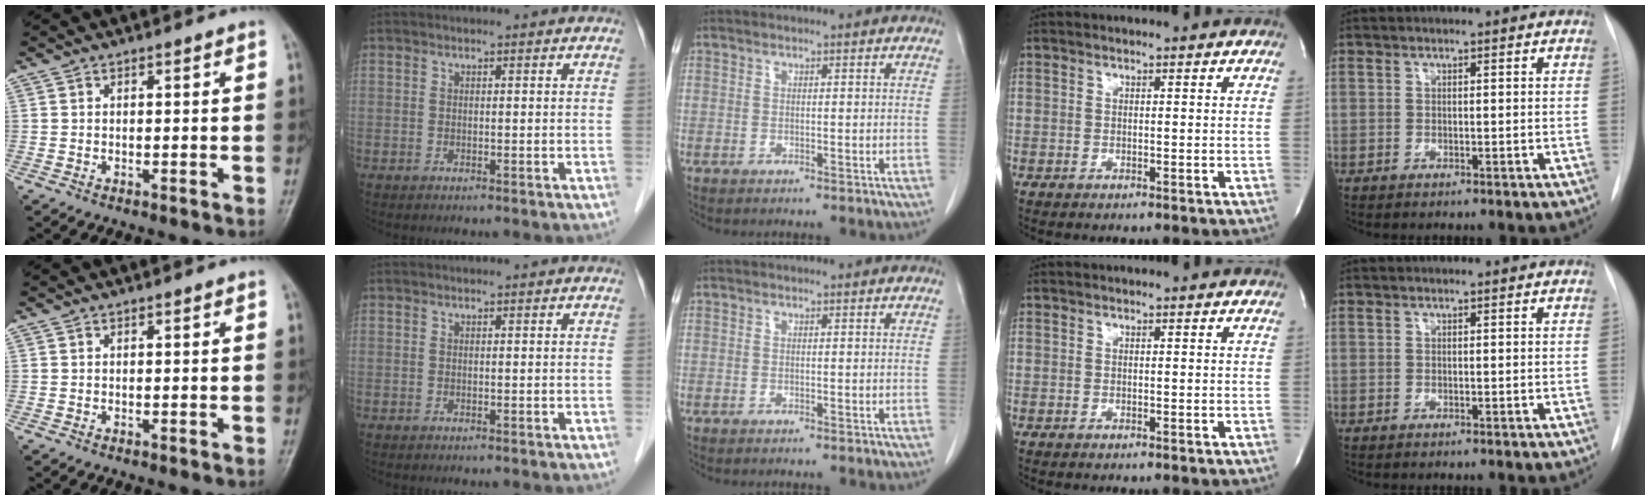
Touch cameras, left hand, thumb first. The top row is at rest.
{}